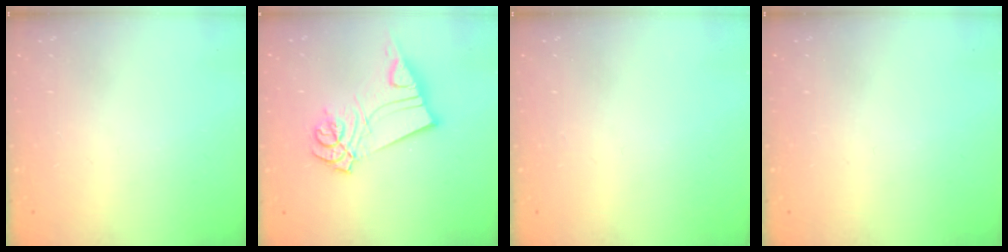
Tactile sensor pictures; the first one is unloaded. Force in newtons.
{"total": 11.3, "press": 11.2, "slide": 1.5}
{"total": 0.0}
{"total": 0.0}